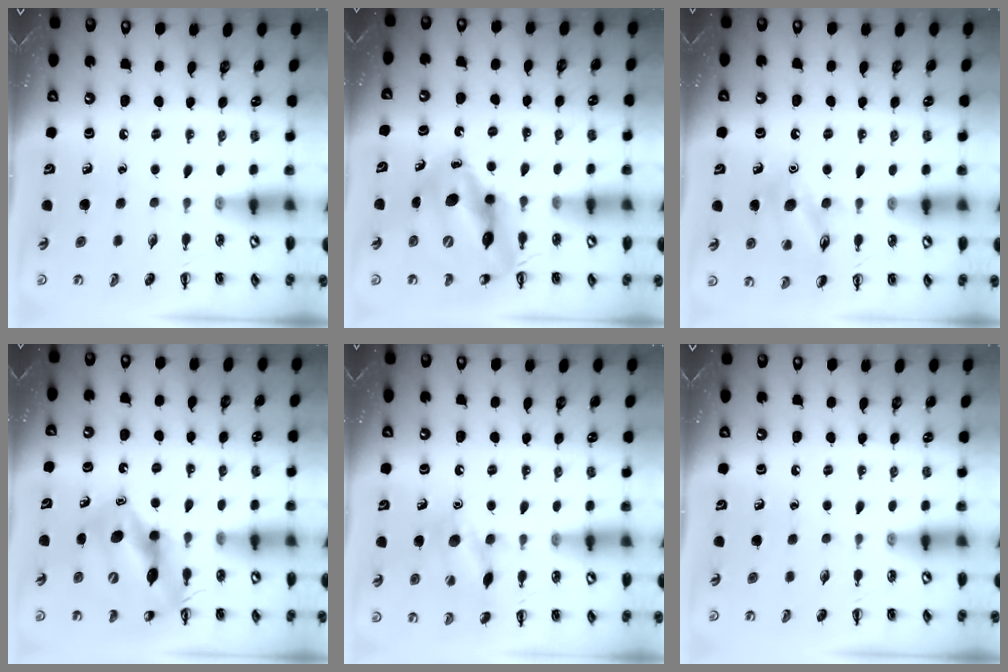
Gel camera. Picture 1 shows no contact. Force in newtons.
{"total": 15.7, "press": 14.9, "slide": 4.8}
{"total": 12.5, "press": 12.5, "slide": 1.1}
{"total": 13.4, "press": 12.8, "slide": 4.1}
{"total": 11.5, "press": 11.4, "slide": 1.6}
{"total": 0.0}